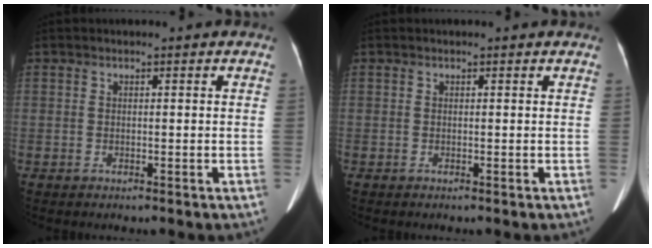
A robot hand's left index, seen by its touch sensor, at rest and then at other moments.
{"total": 1.5, "force": [1.4, 0.3, 0.6], "torque": [-0.004, 0.003, 0.012]}